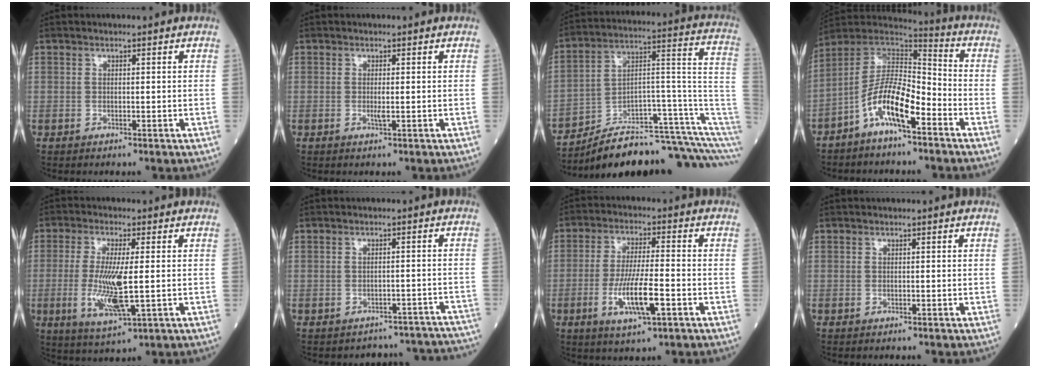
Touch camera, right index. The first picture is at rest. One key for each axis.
{"total": 0.9, "fx": -0.1, "fy": 0.0, "fz": 0.9, "tx": -0.026, "ty": -0.004, "tz": 0.002}
{"total": 18.2, "fx": -14.4, "fy": 1.0, "fz": 11.2, "tx": -0.112, "ty": 0.076, "tz": -0.221}
{"total": 11.4, "fx": -5.9, "fy": 3.1, "fz": 9.3, "tx": -0.177, "ty": 0.016, "tz": -0.111}
{"total": 9.0, "fx": -0.9, "fy": 1.5, "fz": 8.8, "tx": -0.191, "ty": -0.021, "tz": -0.013}
{"total": 11.9, "fx": -11.4, "fy": 3.6, "fz": 0.5, "tx": 0.009, "ty": 0.037, "tz": -0.117}
{"total": 8.9, "fx": -3.0, "fy": 1.3, "fz": 8.3, "tx": -0.161, "ty": -0.009, "tz": -0.053}
{"total": 0.0}